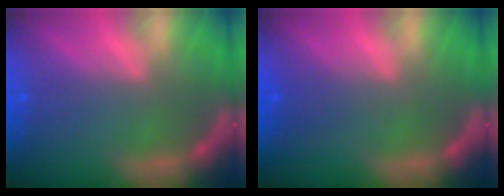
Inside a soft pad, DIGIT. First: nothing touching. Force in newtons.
{"total": 1.5}